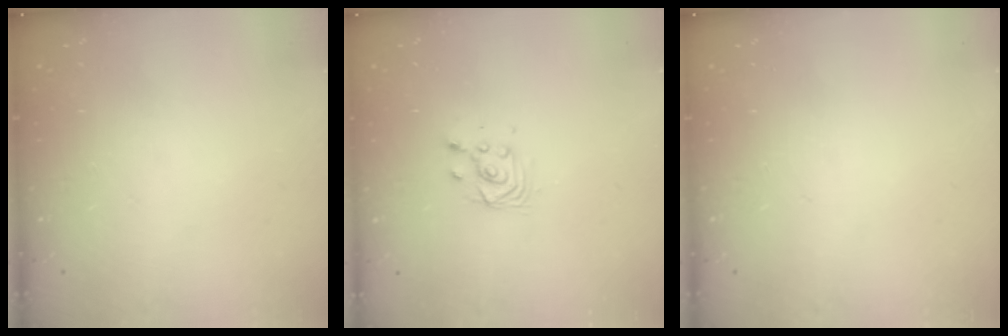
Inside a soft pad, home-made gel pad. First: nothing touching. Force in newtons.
{"total": 4.7, "press": 4.6, "slide": 1.2}
{"total": 0.0}